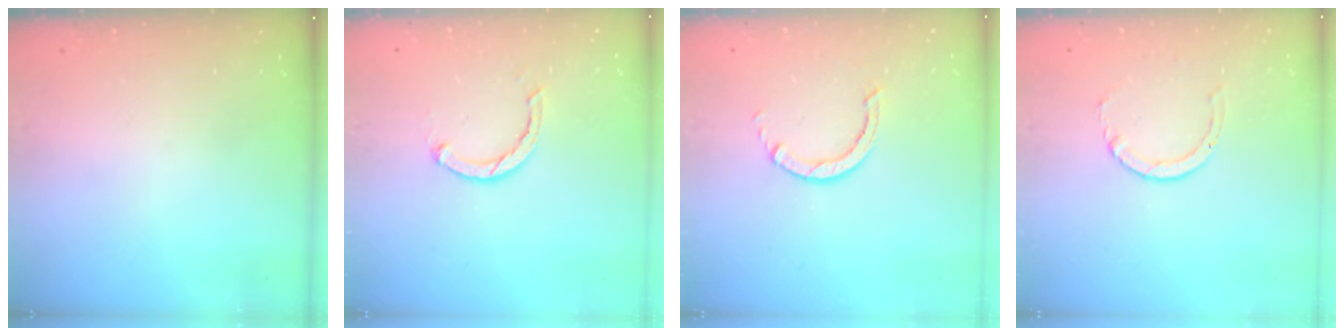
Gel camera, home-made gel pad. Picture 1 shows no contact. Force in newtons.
{"total": 2.3, "press": 2.3, "slide": 0.3}
{"total": 3.2, "press": 3.2, "slide": 0.4}
{"total": 2.9, "press": 2.9, "slide": 0.4}